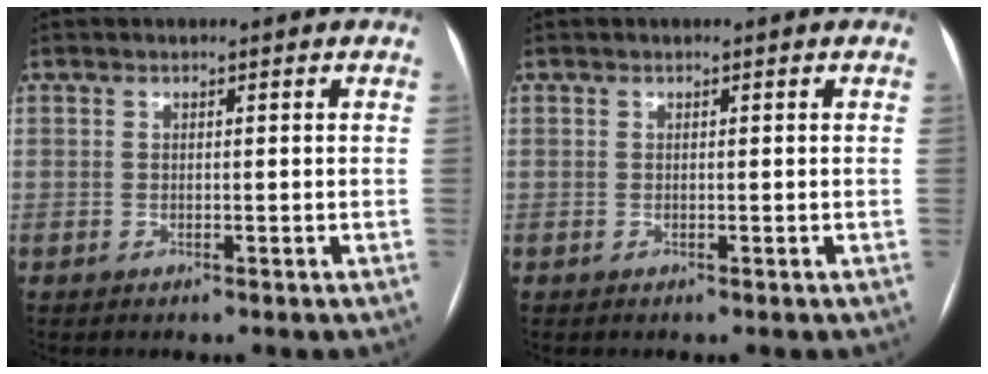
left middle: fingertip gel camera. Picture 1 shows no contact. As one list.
[{"total": 0.0}]